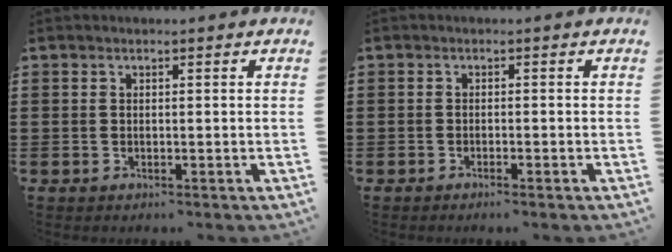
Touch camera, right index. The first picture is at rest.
{"total": 0.8, "force": [-0.7, -0.1, 0.4], "torque": [-0.009, -0.003, -0.013]}